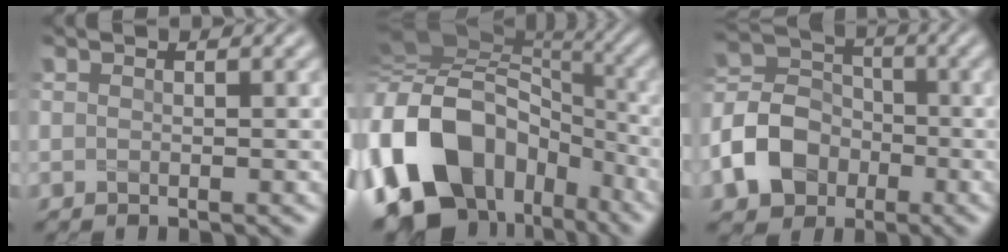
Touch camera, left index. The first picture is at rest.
{"total": 17.4, "force": [-6.3, 13.2, 9.4], "torque": [-0.213, 0.008, -0.118]}
{"total": 6.6, "force": [-2.7, 5.1, 3.2], "torque": [-0.070, 0.006, -0.064]}